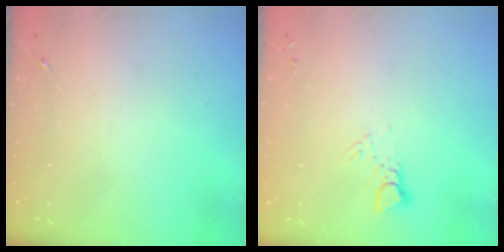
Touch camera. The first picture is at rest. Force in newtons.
{"total": 3.2, "press": 3.2, "slide": 0.3}